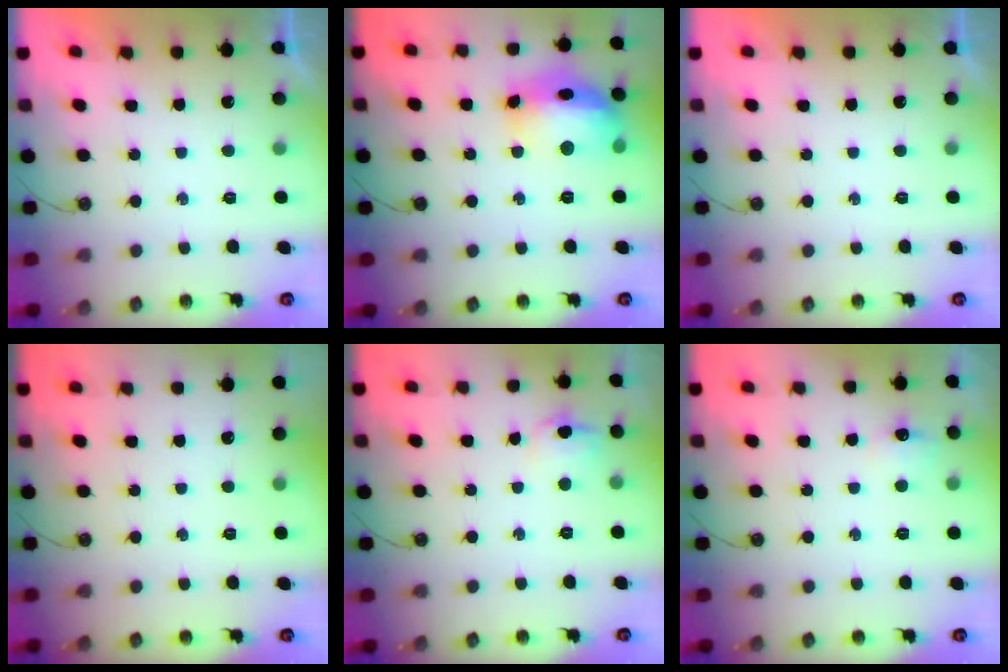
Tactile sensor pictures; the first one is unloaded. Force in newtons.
{"total": 16.7, "press": 16.5, "slide": 2.0}
{"total": 0.0}
{"total": 0.0}
{"total": 5.9, "press": 5.8, "slide": 1.5}
{"total": 7.1, "press": 7.0, "slide": 0.9}